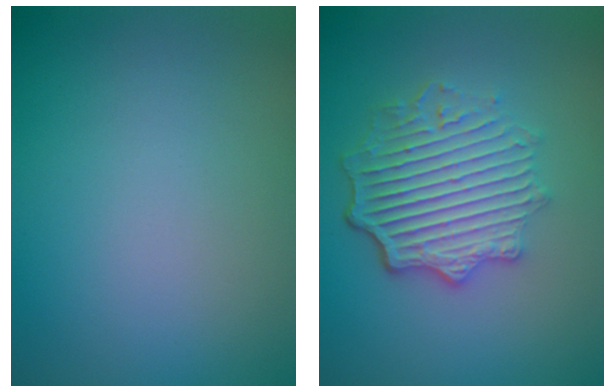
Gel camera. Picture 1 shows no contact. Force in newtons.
{"total": 6.1, "press": 4.6, "slide": 4.0}